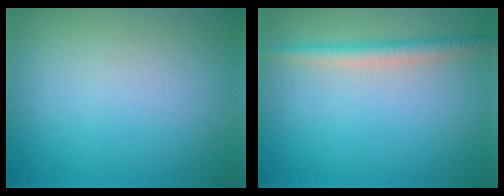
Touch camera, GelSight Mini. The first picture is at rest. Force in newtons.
{"total": 2.4, "press": 2.4, "slide": 0.1}